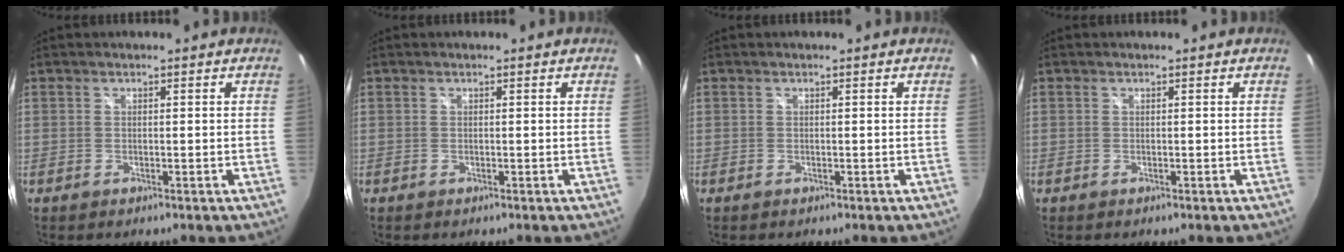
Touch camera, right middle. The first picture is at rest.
{"total": 0.0}
{"total": 0.0}
{"total": 0.0}